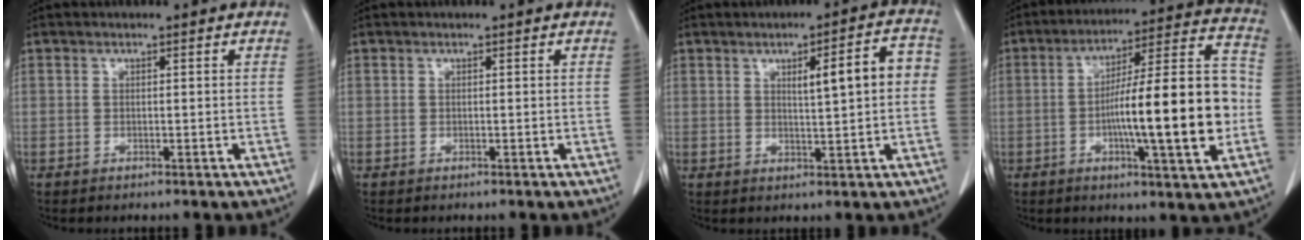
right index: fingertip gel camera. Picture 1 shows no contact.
{"total": 0.0}
{"total": 7.5, "force": [1.1, 1.2, 7.3], "torque": [-0.104, 0.020, 0.018]}
{"total": 18.9, "force": [-3.2, 1.7, 18.6], "torque": [-0.285, 0.014, -0.048]}